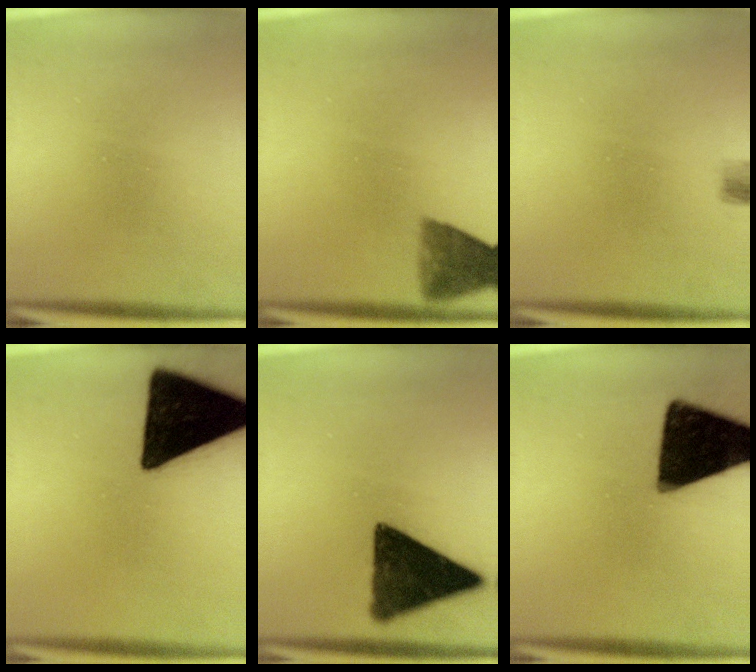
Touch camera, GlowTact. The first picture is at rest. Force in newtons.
{"total": 3.5}
{"total": 1.6}
{"total": 19.8}
{"total": 13.2}
{"total": 18.3}